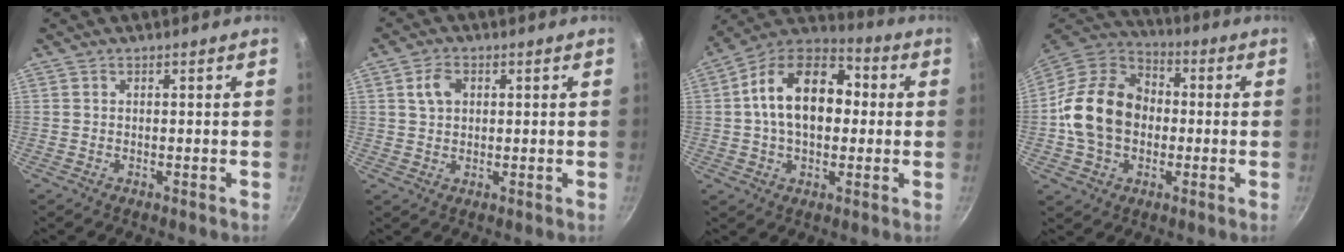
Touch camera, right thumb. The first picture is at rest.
{"total": 4.3, "force": [1.2, 3.1, 2.7], "torque": [-0.038, 0.003, 0.020]}
{"total": 18.2, "force": [1.6, 12.0, 13.7], "torque": [-0.193, 0.033, 0.006]}
{"total": 17.9, "force": [-1.1, 13.8, 11.4], "torque": [-0.172, 0.036, -0.031]}